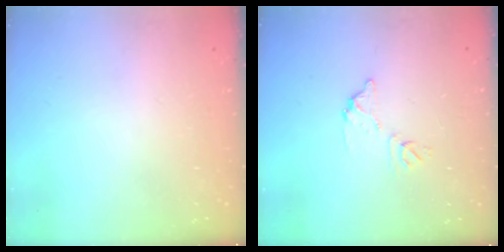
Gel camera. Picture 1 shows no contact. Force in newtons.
{"total": 7.6, "press": 7.6, "slide": 0.4}